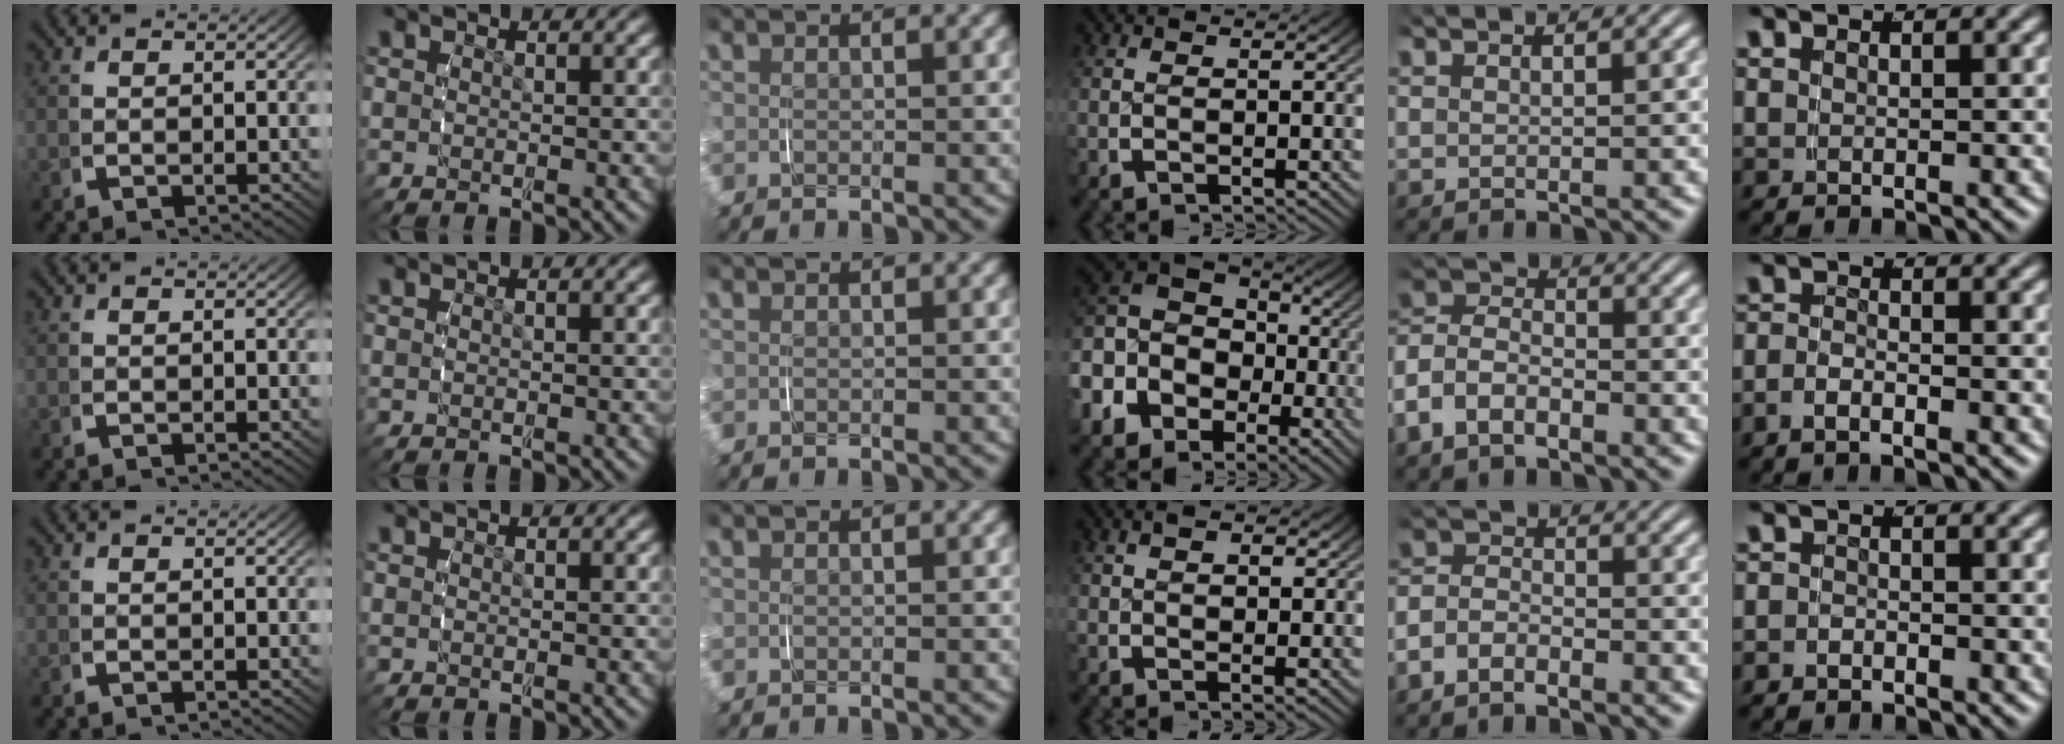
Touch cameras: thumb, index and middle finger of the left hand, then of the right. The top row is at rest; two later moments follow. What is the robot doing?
{"motion": "grasp_and_lifting", "object": "scarf"}